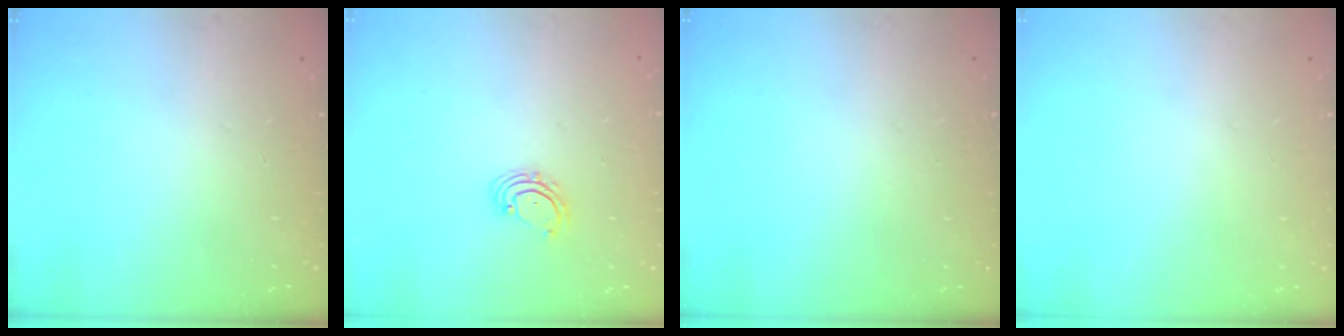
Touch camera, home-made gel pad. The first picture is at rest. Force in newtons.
{"total": 2.5, "press": 2.4, "slide": 0.4}
{"total": 0.0}
{"total": 0.0}